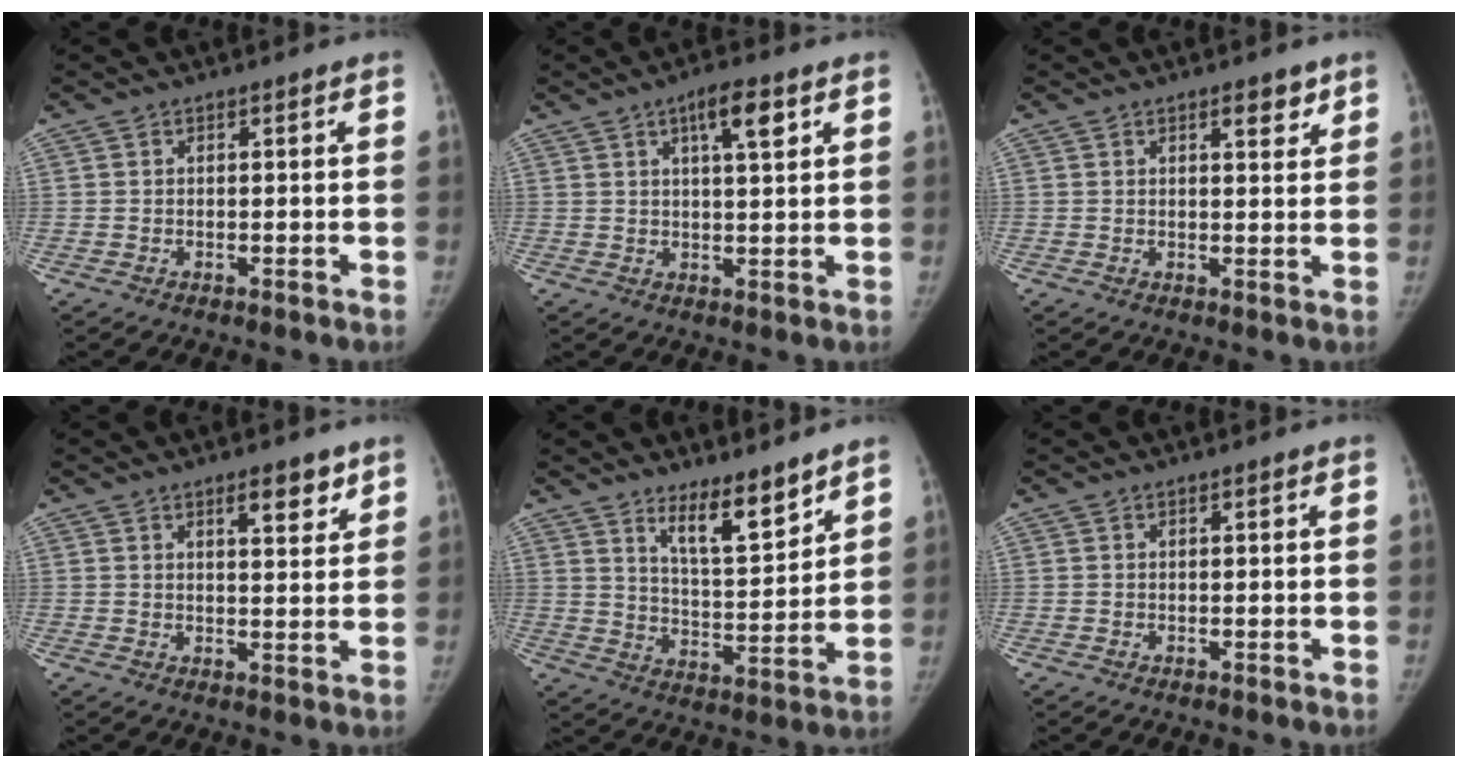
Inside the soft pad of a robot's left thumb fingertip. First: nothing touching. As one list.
[{"total": 6.1, "force": [2.9, 1.6, 5.1], "torque": [-0.074, -0.007, 0.044]}, {"total": 3.3, "force": [2.1, 1.3, 2.2], "torque": [-0.016, -0.012, 0.029]}, {"total": 5.2, "force": [3.3, 1.9, 3.6], "torque": [-0.034, -0.021, 0.048]}, {"total": 9.9, "force": [7.4, 2.5, 6.2], "torque": [-0.086, -0.067, 0.133]}, {"total": 0.0}]